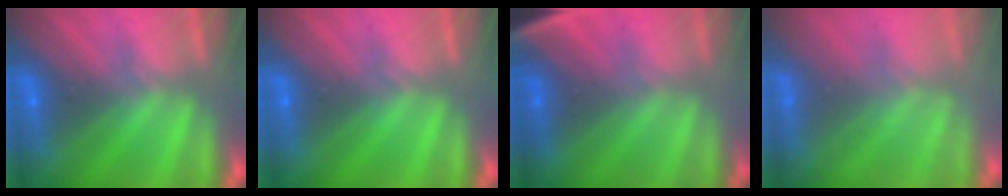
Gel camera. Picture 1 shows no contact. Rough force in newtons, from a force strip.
{"total": 0.0}
{"total": 2.7}
{"total": 1.8}